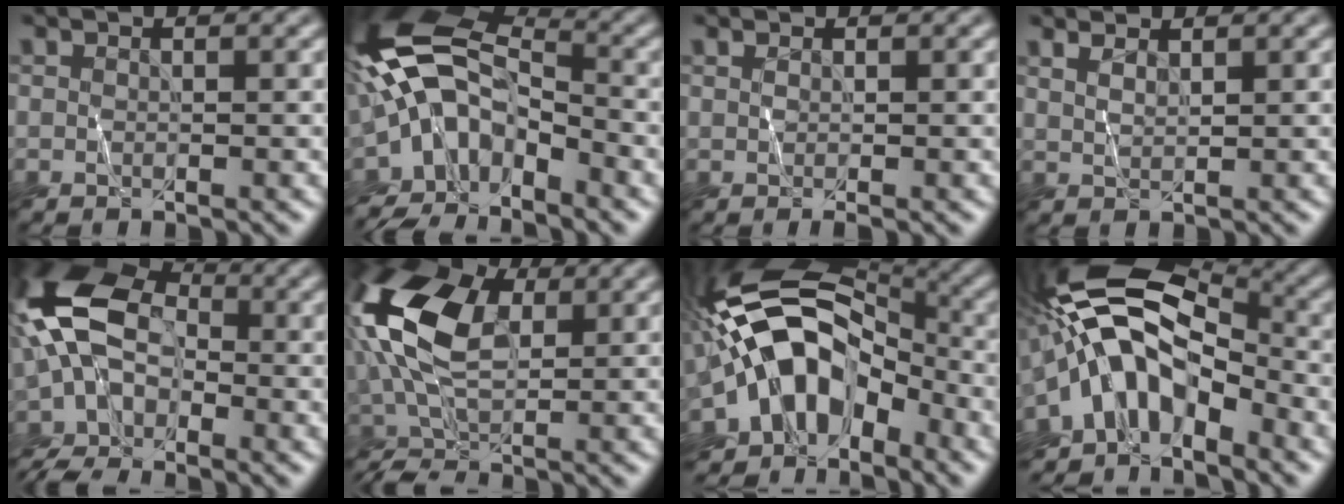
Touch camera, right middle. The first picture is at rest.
{"total": 10.2, "force": [-5.0, 5.1, 7.3], "torque": [-0.140, 0.011, -0.105]}
{"total": 0.9, "force": [0.3, 0.3, 0.8], "torque": [-0.010, -0.001, 0.003]}
{"total": 2.1, "force": [1.8, 0.6, 0.8], "torque": [-0.005, 0.002, 0.022]}
{"total": 10.5, "force": [-3.0, 6.5, 7.6], "torque": [-0.184, 0.009, -0.080]}
{"total": 12.8, "force": [1.9, 7.5, 10.2], "torque": [-0.224, 0.019, 0.029]}
{"total": 10.6, "force": [-3.5, 6.6, 7.5], "torque": [-0.111, 0.028, -0.078]}
{"total": 9.8, "force": [-3.0, 5.4, 7.6], "torque": [-0.127, 0.031, -0.071]}